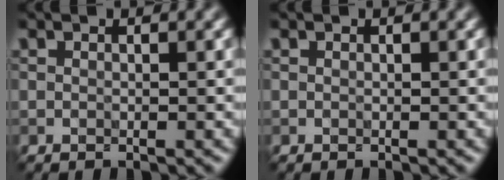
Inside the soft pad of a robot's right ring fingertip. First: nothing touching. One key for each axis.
{"total": 0.0}